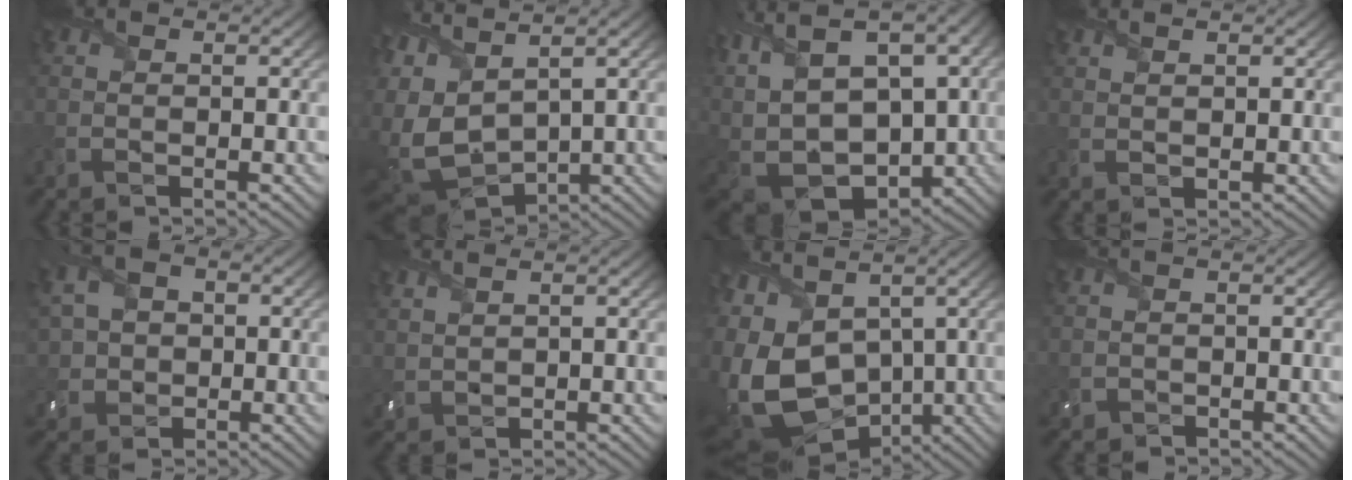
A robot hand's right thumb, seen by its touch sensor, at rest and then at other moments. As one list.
[{"total": 11.5, "force": [-0.4, 6.2, 9.7], "torque": [-0.266, -0.006, 0.018]}, {"total": 17.8, "force": [0.3, 11.0, 14.0], "torque": [-0.288, -0.007, 0.048]}, {"total": 1.4, "force": [1.0, 0.4, 0.9], "torque": [-0.014, -0.003, 0.027]}, {"total": 6.7, "force": [0.4, 5.7, 3.6], "torque": [-0.109, 0.008, 0.004]}, {"total": 2.4, "force": [1.7, 1.0, 1.4], "torque": [-0.042, 0.005, 0.041]}, {"total": 16.9, "force": [-2.6, 11.2, 12.3], "torque": [-0.307, -0.040, -0.010]}, {"total": 1.2, "force": [-0.6, 1.0, -0.1], "torque": [-0.002, -0.006, -0.014]}]